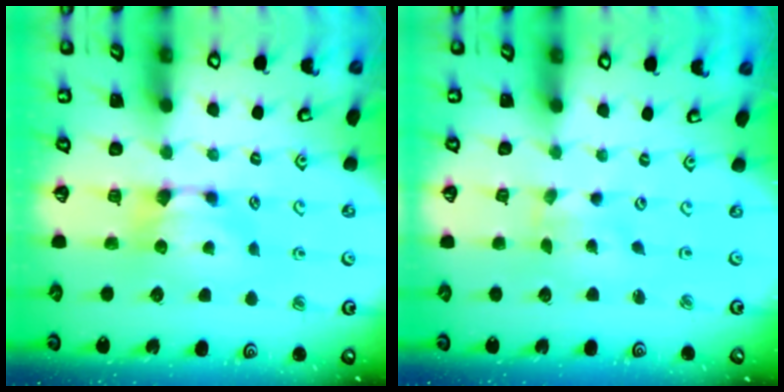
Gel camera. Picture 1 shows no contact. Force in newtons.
{"total": 4.1, "press": 4.0, "slide": 0.9}